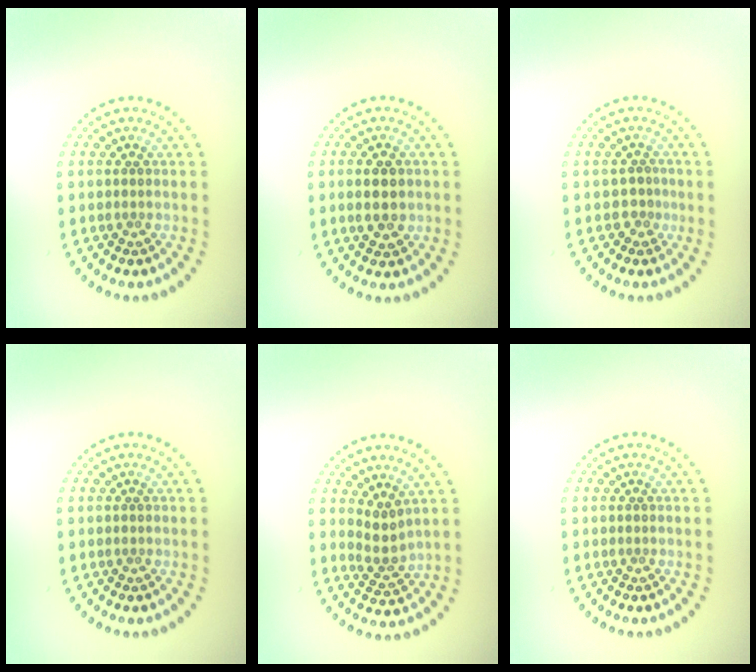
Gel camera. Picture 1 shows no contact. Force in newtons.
{"total": 2.9, "press": 2.9, "slide": 0.2}
{"total": 1.1, "press": 0.7, "slide": 0.8}
{"total": 0.0}
{"total": 2.2, "press": 1.6, "slide": 1.5}
{"total": 0.0}